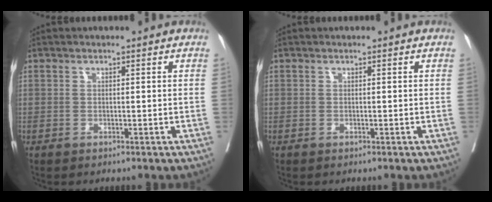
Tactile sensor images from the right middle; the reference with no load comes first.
{"total": 0.0}